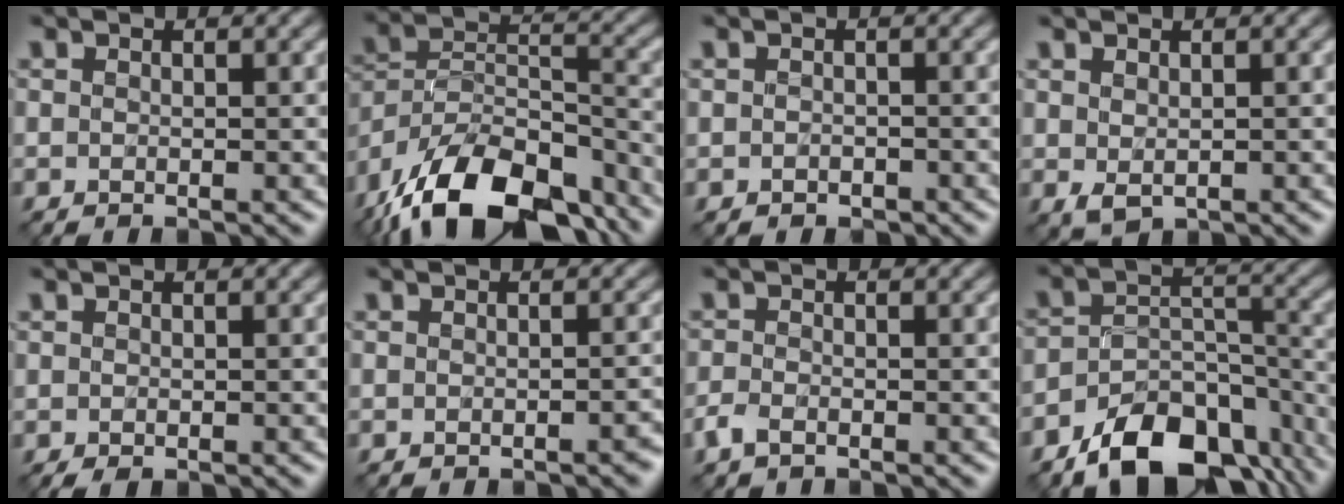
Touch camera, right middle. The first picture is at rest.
{"total": 16.4, "force": [-12.5, 7.2, 7.7], "torque": [-0.156, -0.006, -0.199]}
{"total": 0.6, "force": [-0.4, 0.5, 0.0], "torque": [0.005, -0.003, -0.007]}
{"total": 0.9, "force": [0.4, 0.7, 0.5], "torque": [-0.010, -0.002, 0.014]}
{"total": 0.9, "force": [-0.4, 0.5, 0.5], "torque": [-0.013, -0.005, -0.006]}
{"total": 1.2, "force": [-0.7, 0.2, 1.0], "torque": [-0.009, -0.004, -0.006]}
{"total": 1.3, "force": [-1.0, 0.6, 0.5], "torque": [-0.012, 0.000, -0.023]}
{"total": 11.2, "force": [-7.9, 5.6, 5.7], "torque": [-0.095, -0.007, -0.127]}